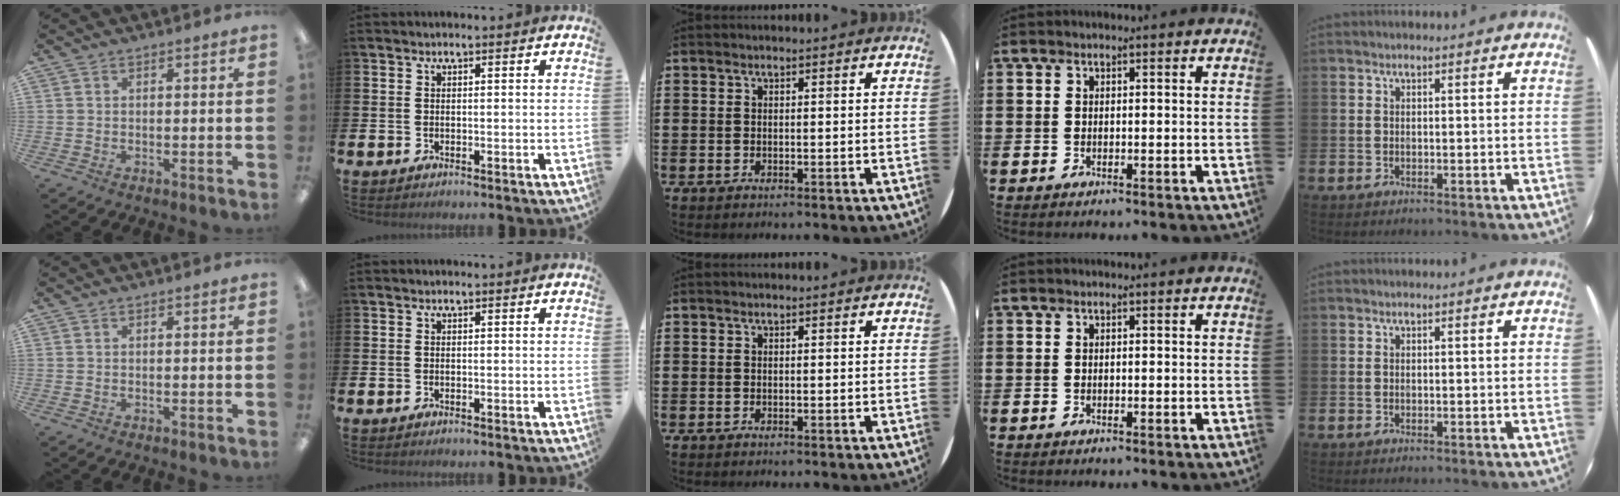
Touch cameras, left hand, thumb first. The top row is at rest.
{}